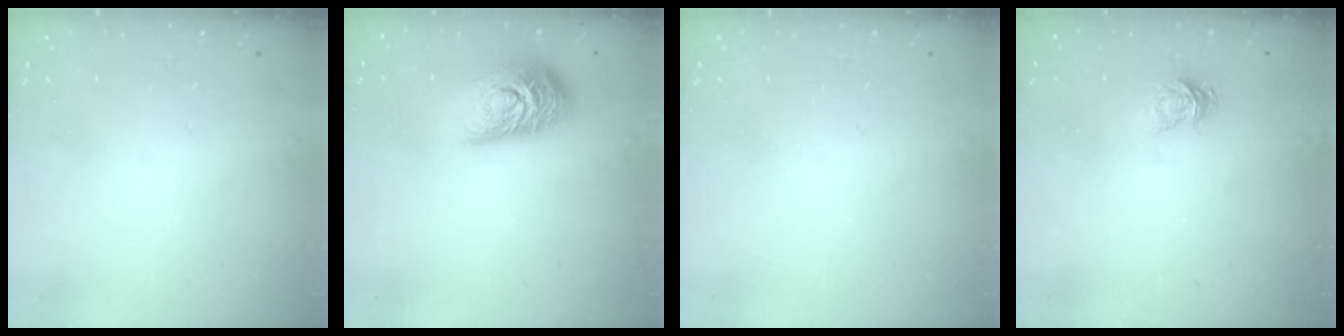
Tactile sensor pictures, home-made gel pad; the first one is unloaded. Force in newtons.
{"total": 15.8, "press": 15.7, "slide": 0.8}
{"total": 0.0}
{"total": 3.2, "press": 3.2, "slide": 0.2}